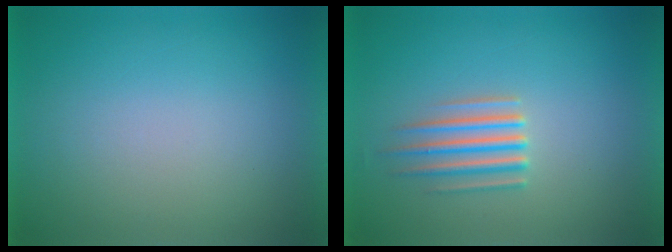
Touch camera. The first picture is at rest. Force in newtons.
{"total": 2.9}